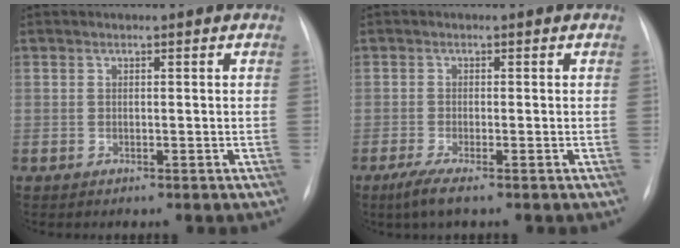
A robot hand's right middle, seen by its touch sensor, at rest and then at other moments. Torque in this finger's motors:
{"motor_torque": [0.74, -0.55, 0.12, 0.06]}